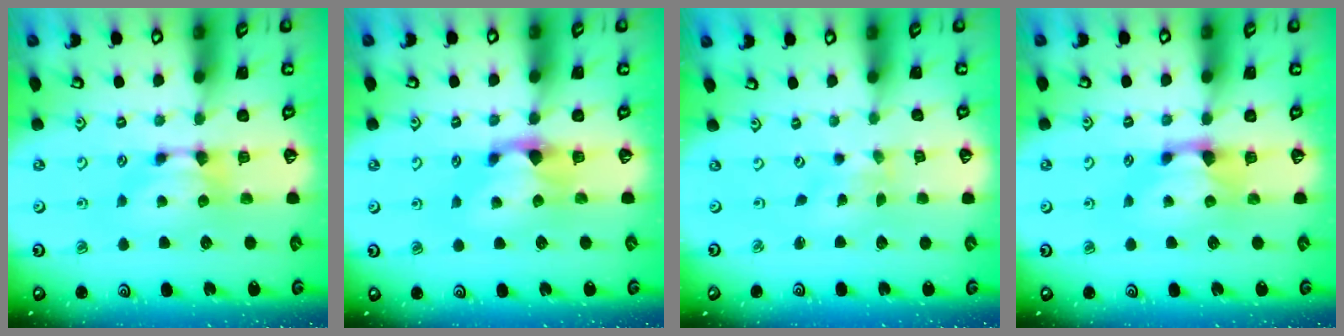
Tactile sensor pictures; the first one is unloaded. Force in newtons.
{"total": 1.3, "press": 0.6, "slide": 1.2}
{"total": 4.6, "press": 4.6, "slide": 0.8}
{"total": 1.2, "press": 0.2, "slide": 1.2}